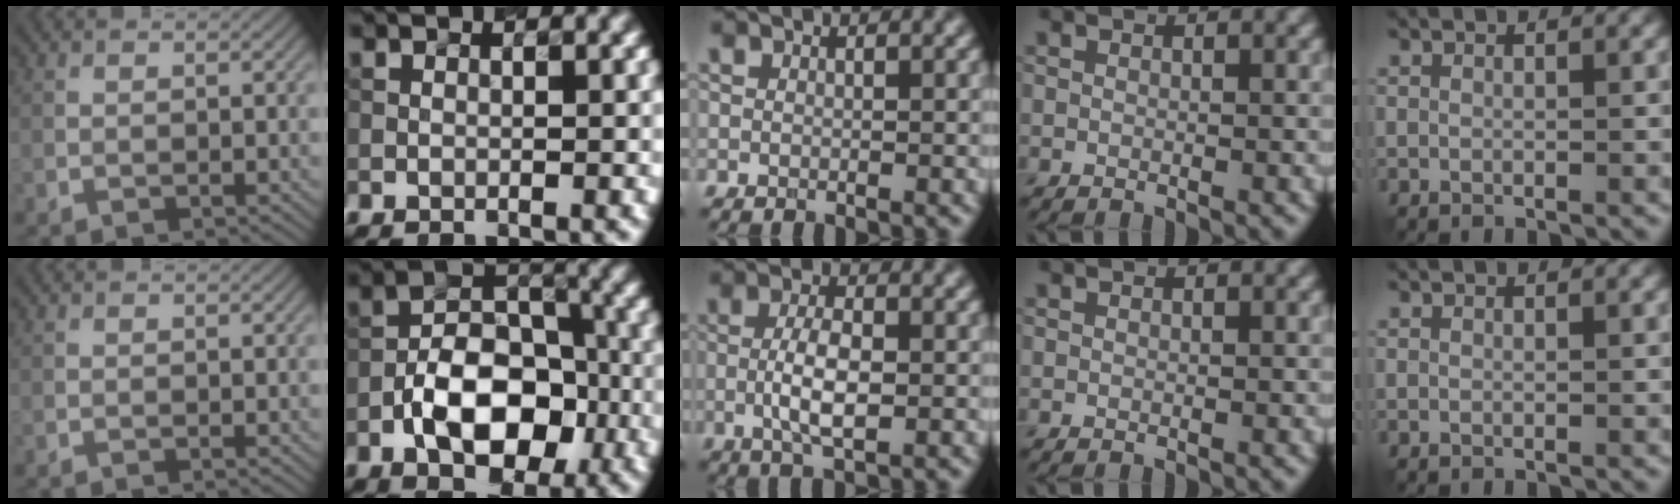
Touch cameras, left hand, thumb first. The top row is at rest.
{"index": {"total": 8.6, "force": [-2.9, 5.2, 6.2], "torque": [-0.099, 0.010, -0.054]}, "middle": {"total": 4.1, "force": [-0.5, 1.5, 3.8], "torque": [-0.078, -0.002, -0.013]}}